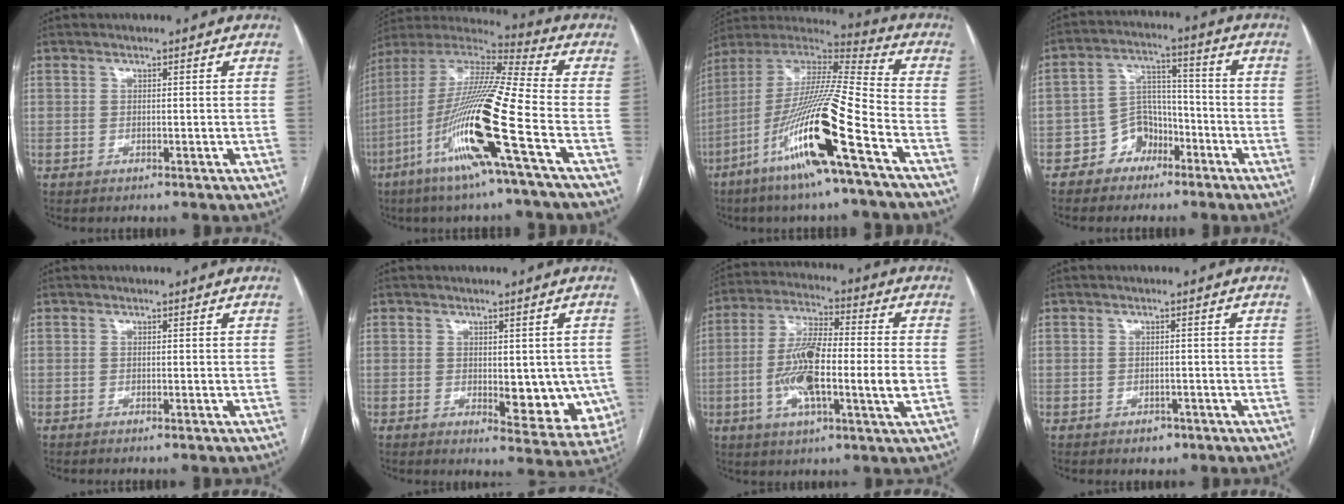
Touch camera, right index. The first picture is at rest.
{"total": 20.4, "force": [-7.6, -0.7, 18.9], "torque": [-0.393, -0.028, -0.158]}
{"total": 20.7, "force": [-9.5, -0.2, 18.4], "torque": [-0.385, -0.041, -0.190]}
{"total": 6.7, "force": [-4.0, 5.0, 2.0], "torque": [-0.035, 0.024, -0.068]}
{"total": 0.0}
{"total": 9.3, "force": [-1.0, 4.2, 8.2], "torque": [-0.081, -0.018, -0.005]}
{"total": 14.6, "force": [-2.4, 2.2, 14.2], "torque": [-0.270, 0.005, -0.047]}
{"total": 2.0, "force": [-1.2, 1.4, 0.7], "torque": [-0.009, 0.003, -0.010]}